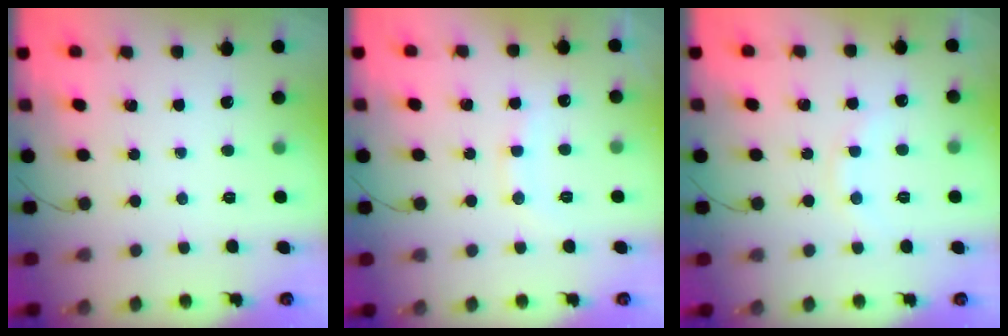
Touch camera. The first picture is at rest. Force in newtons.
{"total": 8.7, "press": 8.6, "slide": 1.2}
{"total": 7.4, "press": 7.2, "slide": 1.6}